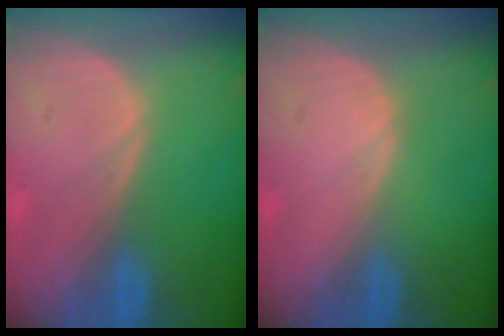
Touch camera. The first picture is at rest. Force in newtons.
{"total": 0.0}